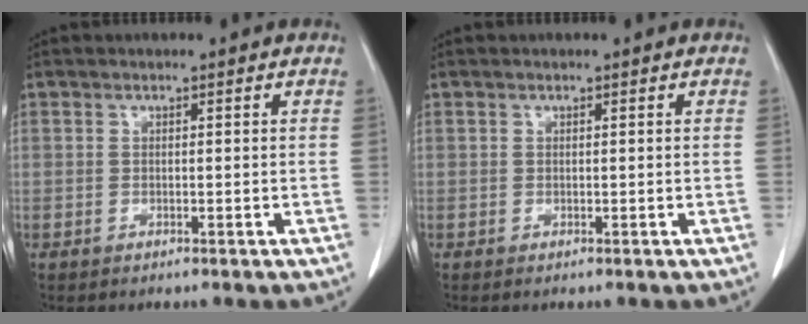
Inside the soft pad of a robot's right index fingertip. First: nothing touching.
{"total": 0.0}